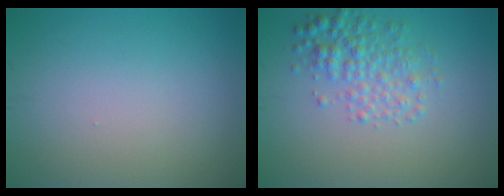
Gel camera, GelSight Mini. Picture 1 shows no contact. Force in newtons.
{"total": 3.3, "press": 3.3, "slide": 0.1}